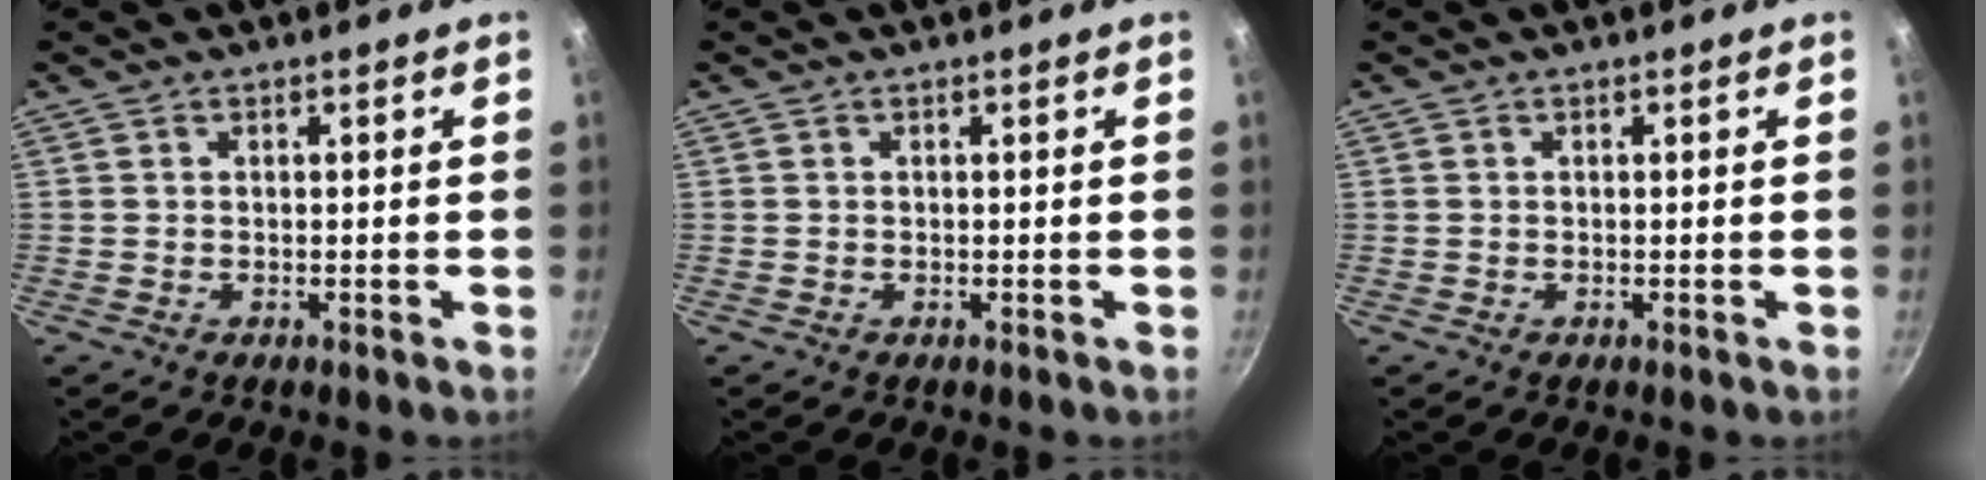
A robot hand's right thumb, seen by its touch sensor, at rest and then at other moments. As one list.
[{"total": 0.0}, {"total": 0.0}]